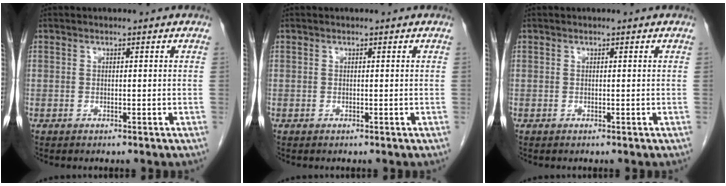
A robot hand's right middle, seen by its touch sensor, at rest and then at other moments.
{"total": 0.0}
{"total": 0.0}